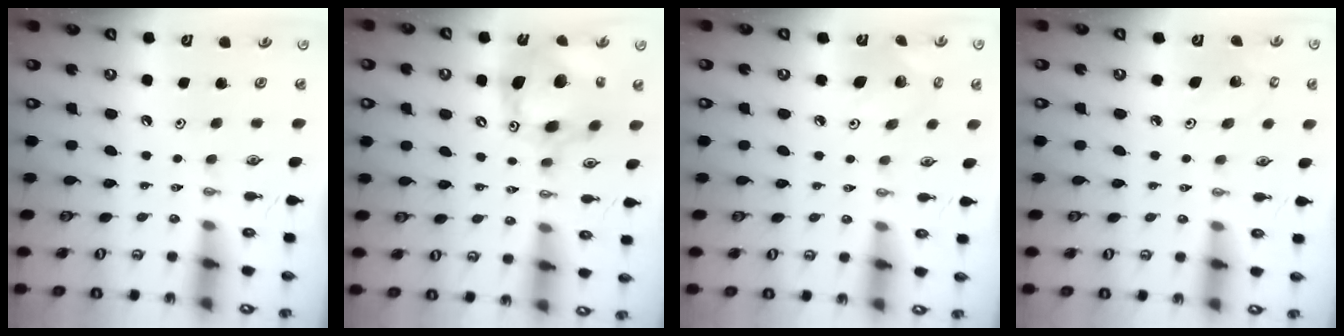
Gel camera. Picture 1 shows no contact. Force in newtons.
{"total": 15.0, "press": 14.9, "slide": 1.3}
{"total": 6.4, "press": 6.4, "slide": 0.3}
{"total": 2.7, "press": 2.7, "slide": 0.2}